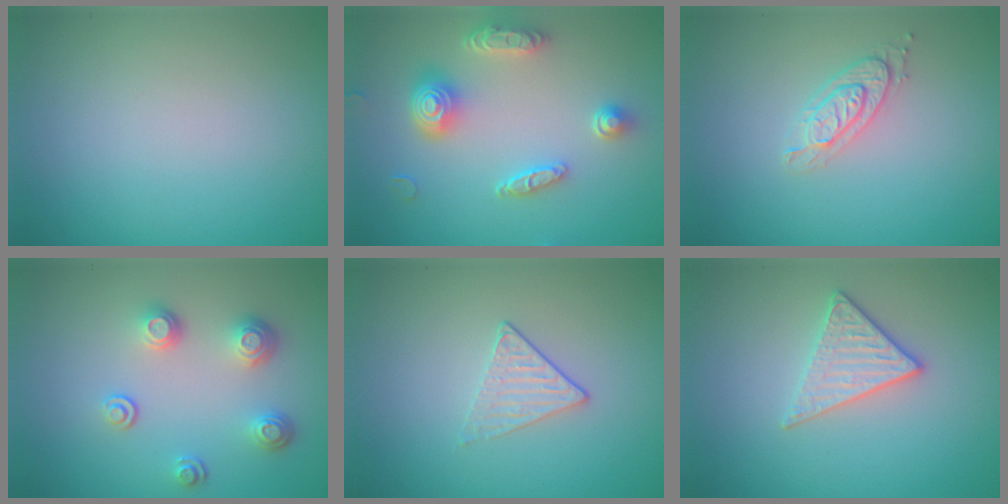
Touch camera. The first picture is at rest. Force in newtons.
{"total": 4.8, "press": 3.9, "slide": 2.7}
{"total": 2.0, "press": 2.0, "slide": 0.5}
{"total": 3.1, "press": 2.5, "slide": 1.9}
{"total": 1.4, "press": 1.1, "slide": 0.9}
{"total": 2.7, "press": 2.5, "slide": 1.1}